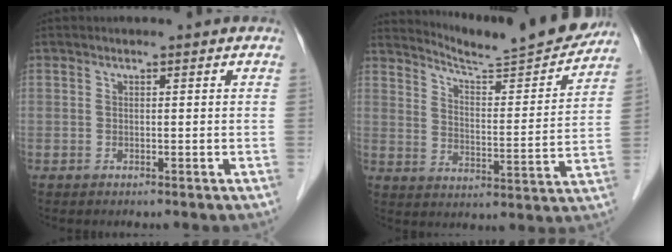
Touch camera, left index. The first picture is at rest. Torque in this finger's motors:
{"motor_torque": [0.47, -0.90, 0.17, 0.04]}